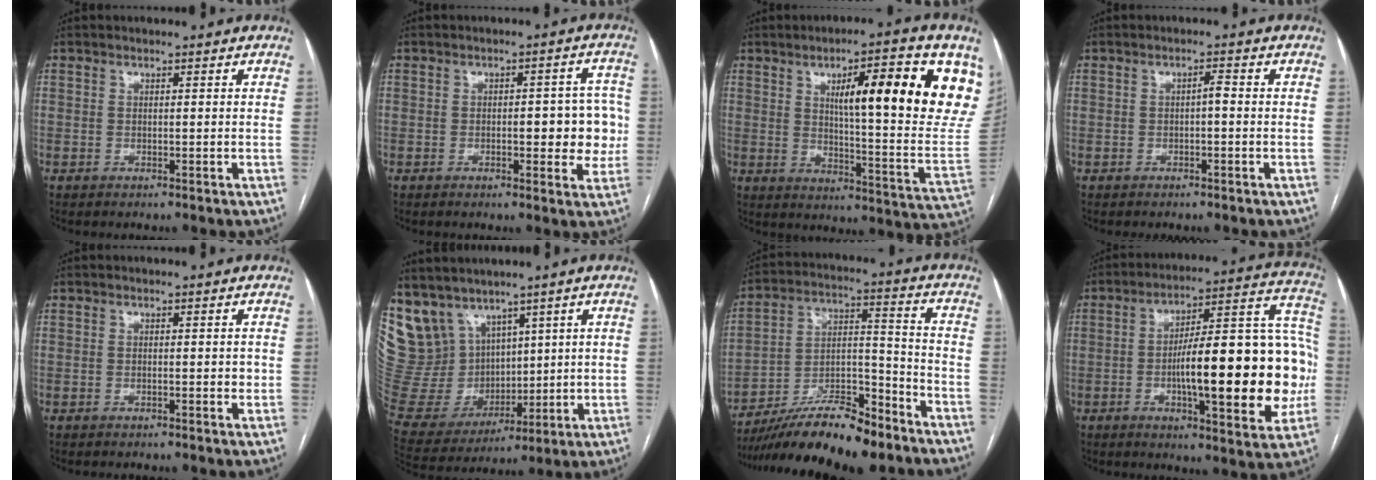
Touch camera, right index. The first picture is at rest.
{"total": 7.8, "force": [-0.3, 3.2, 7.1], "torque": [-0.071, 0.022, -0.001]}
{"total": 22.6, "force": [9.5, 2.8, 20.3], "torque": [-0.235, 0.002, 0.134]}
{"total": 1.3, "force": [-0.2, 0.3, 1.2], "torque": [-0.018, 0.006, -0.003]}
{"total": 1.3, "force": [0.0, 0.7, 1.1], "torque": [-0.014, 0.001, 0.000]}
{"total": 16.0, "force": [10.4, 11.3, 4.7], "torque": [-0.126, 0.051, 0.238]}
{"total": 17.1, "force": [-14.0, 3.4, 9.4], "torque": [-0.166, 0.010, -0.243]}
{"total": 23.9, "force": [-3.1, 5.3, 23.1], "torque": [-0.275, 0.036, -0.035]}